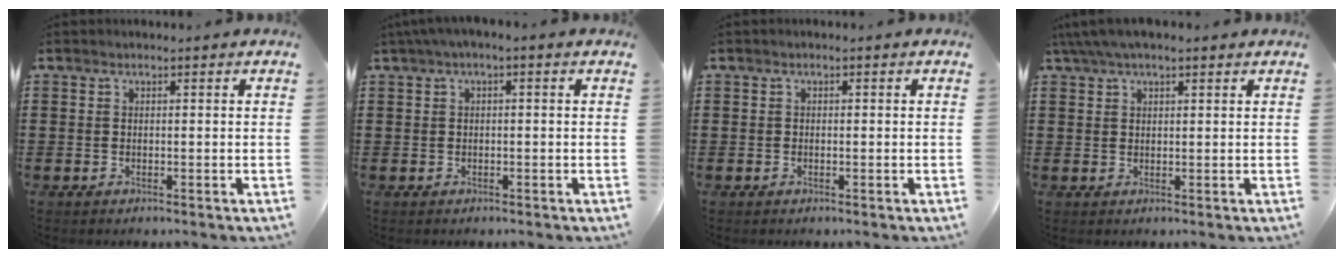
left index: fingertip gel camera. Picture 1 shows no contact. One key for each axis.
{"total": 1.5, "fx": -0.6, "fy": 0.2, "fz": 1.3, "tx": -0.020, "ty": -0.003, "tz": -0.011}
{"total": 0.0}
{"total": 3.2, "fx": 2.2, "fy": 1.1, "fz": 2.1, "tx": -0.046, "ty": 0.007, "tz": 0.040}